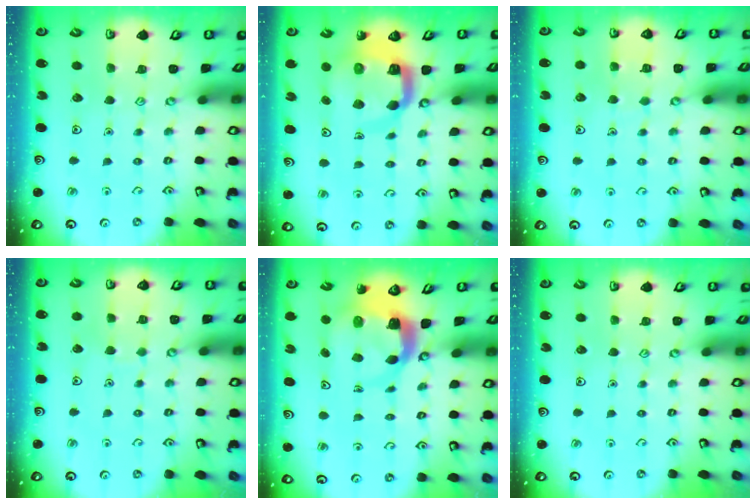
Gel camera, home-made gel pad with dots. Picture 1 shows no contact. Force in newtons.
{"total": 8.8, "press": 8.7, "slide": 1.1}
{"total": 3.3, "press": 3.3, "slide": 0.2}
{"total": 2.5, "press": 2.5, "slide": 0.2}
{"total": 5.2, "press": 5.1, "slide": 0.6}
{"total": 0.0}